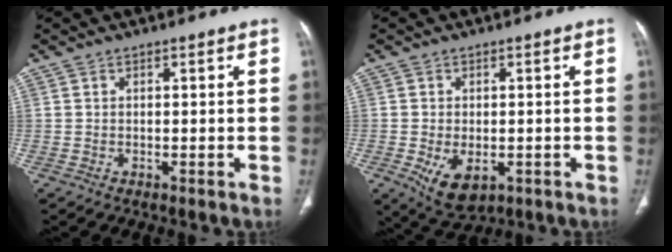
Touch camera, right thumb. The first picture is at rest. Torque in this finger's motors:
{"motor_torque": [-0.45, 0.61, 0.39, 0.47, 0.19]}